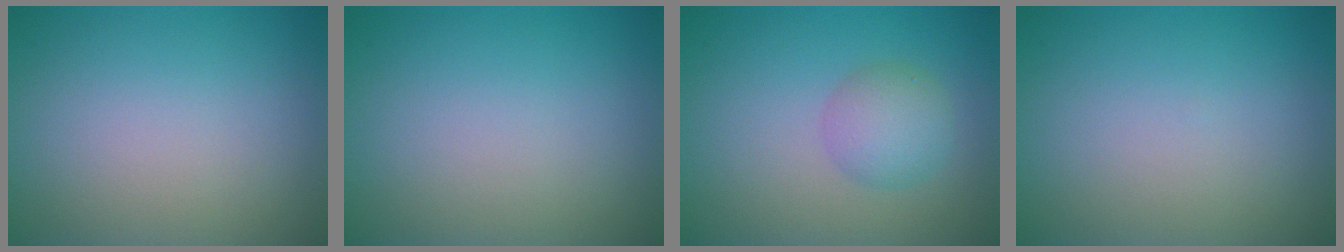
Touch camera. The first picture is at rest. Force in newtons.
{"total": 0.0}
{"total": 3.0, "press": 3.0, "slide": 0.1}
{"total": 0.0}